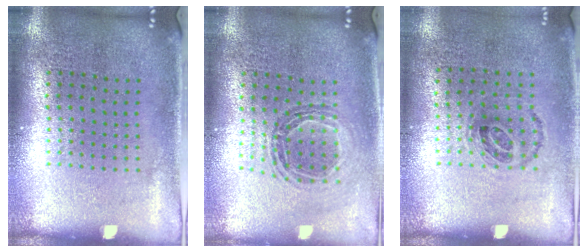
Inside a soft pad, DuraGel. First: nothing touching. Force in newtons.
{"total": 0.9, "press": 0.9, "slide": 0.2}
{"total": 1.0, "press": 0.7, "slide": 0.7}